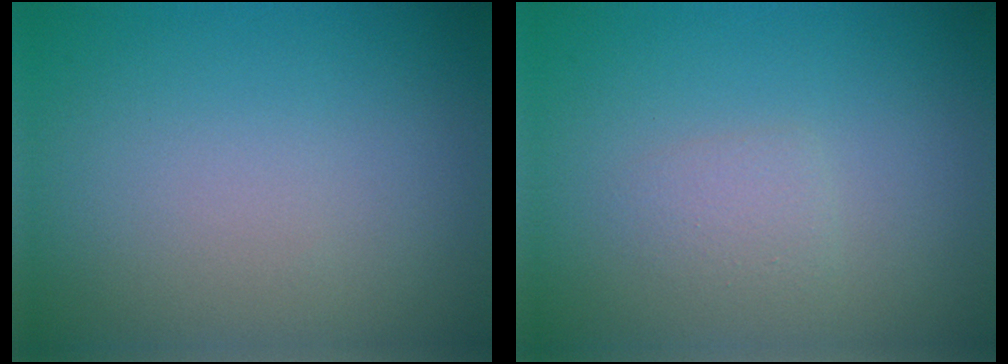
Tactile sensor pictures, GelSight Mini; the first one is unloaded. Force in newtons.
{"total": 1.1, "press": 1.1, "slide": 0.1}